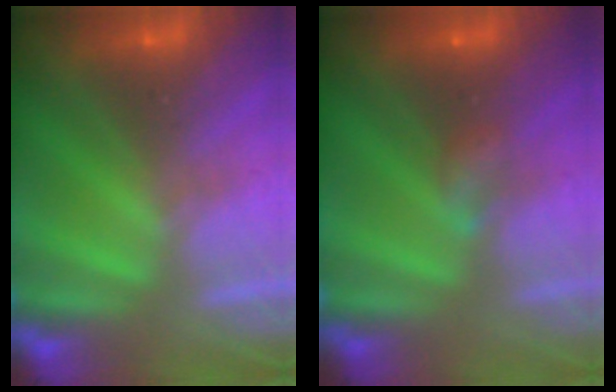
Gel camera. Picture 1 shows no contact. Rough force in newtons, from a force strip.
{"total": 2.2}